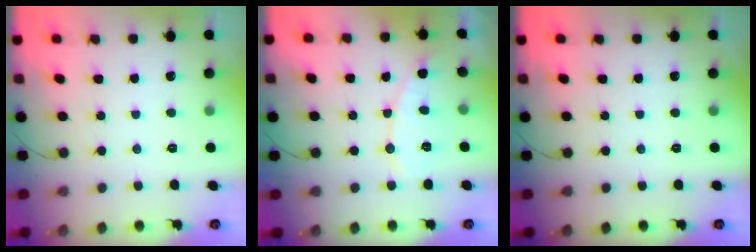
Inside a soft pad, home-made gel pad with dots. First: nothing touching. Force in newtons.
{"total": 6.9, "press": 6.9, "slide": 0.3}
{"total": 0.0}